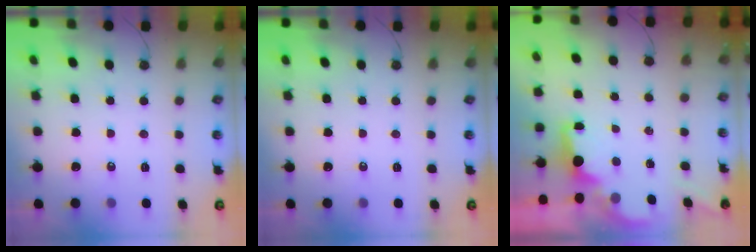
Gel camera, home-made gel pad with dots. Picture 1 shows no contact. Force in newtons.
{"total": 0.0}
{"total": 1.7, "press": 1.5, "slide": 0.8}